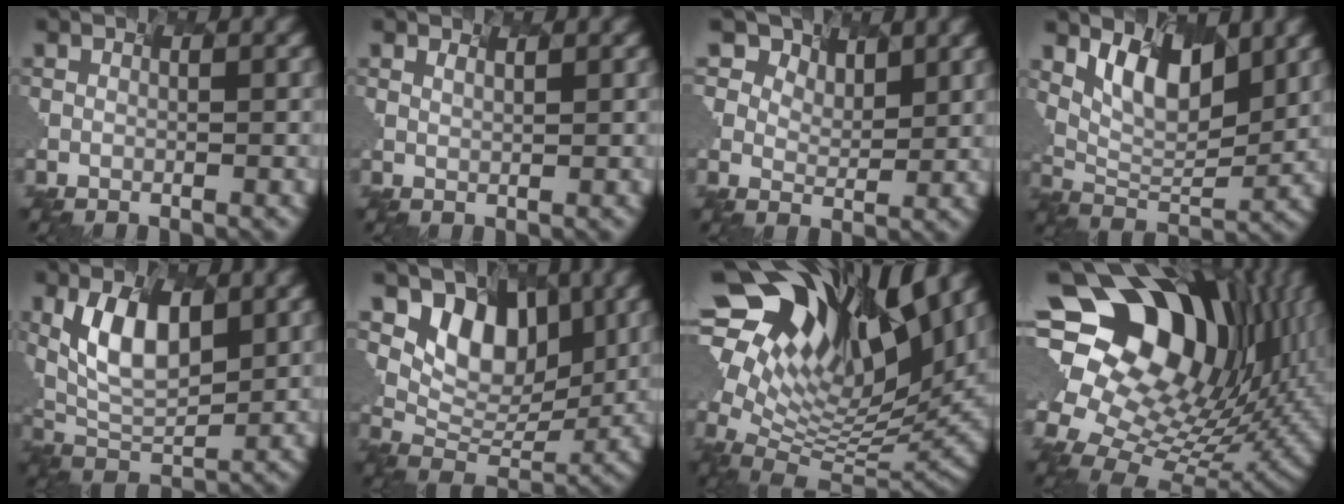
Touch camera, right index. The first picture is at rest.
{"total": 0.7, "force": [0.6, -0.1, -0.3], "torque": [-0.001, -0.006, 0.018]}
{"total": 3.2, "force": [2.9, 1.4, 0.0], "torque": [-0.022, -0.019, 0.074]}
{"total": 5.3, "force": [2.5, 2.6, 3.8], "torque": [-0.076, -0.013, 0.059]}
{"total": 5.6, "force": [1.3, 2.9, 4.6], "torque": [-0.106, -0.002, 0.038]}
{"total": 5.3, "force": [2.1, 3.7, 3.1], "torque": [-0.049, -0.018, 0.048]}
{"total": 15.6, "force": [8.4, 6.7, 11.4], "torque": [-0.226, 0.026, 0.154]}
{"total": 17.3, "force": [6.2, 11.2, 11.7], "torque": [-0.205, 0.035, 0.115]}